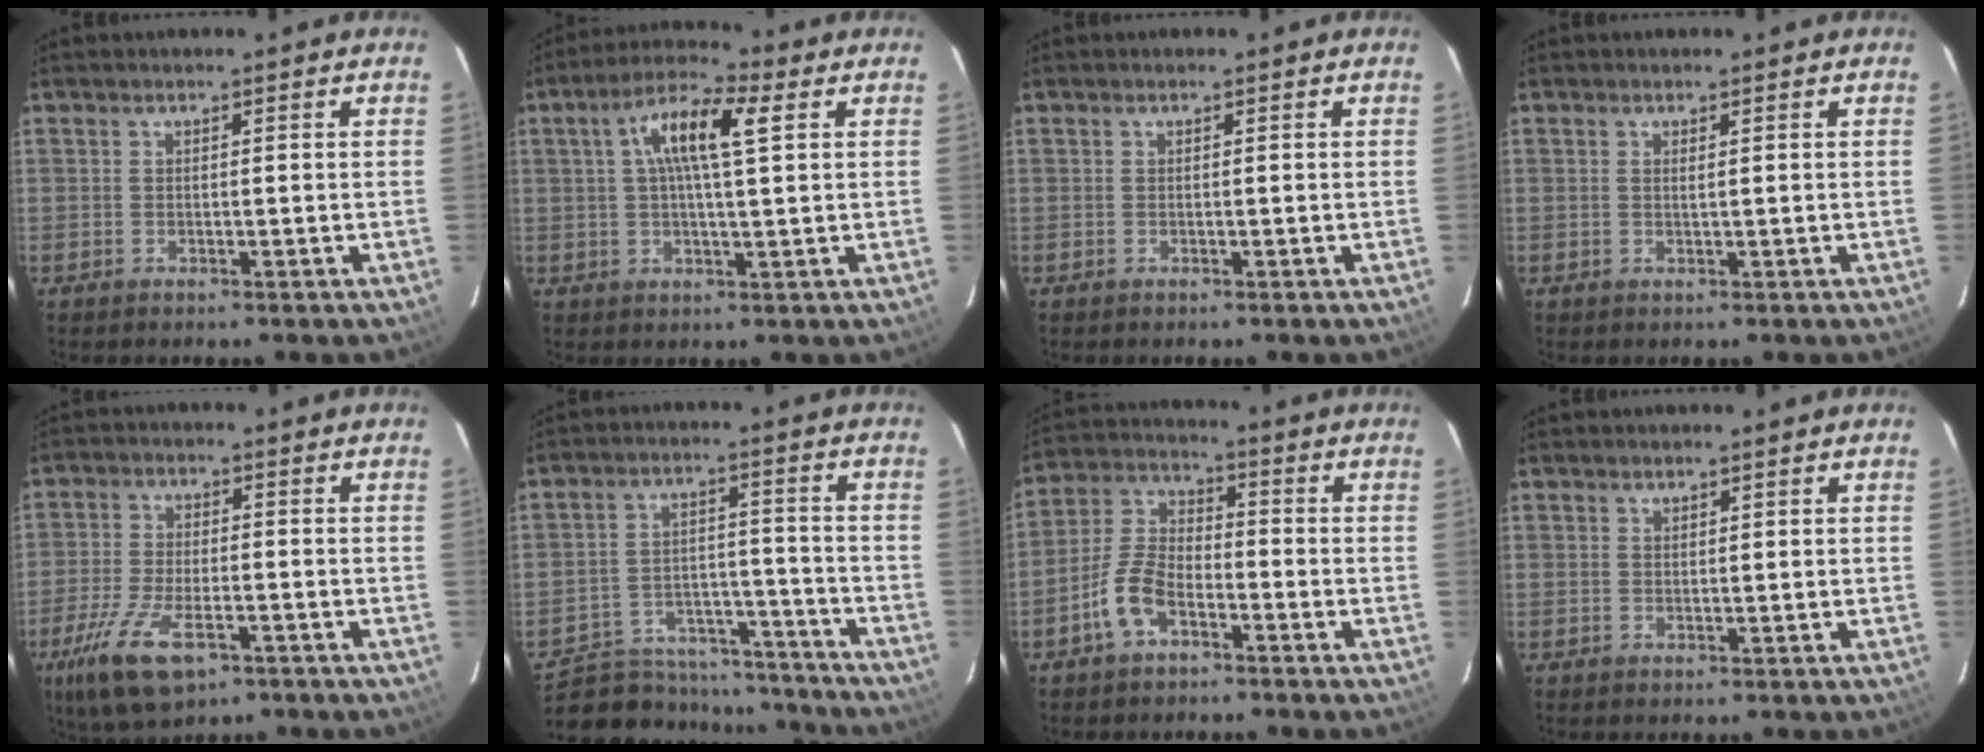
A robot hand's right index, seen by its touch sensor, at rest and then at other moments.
{"total": 9.7, "force": [2.9, 2.3, 9.0], "torque": [-0.162, 0.022, 0.047]}
{"total": 0.0}
{"total": 0.7, "force": [0.3, 0.0, 0.7], "torque": [-0.013, 0.001, 0.005]}
{"total": 11.9, "force": [-6.4, 4.6, 8.8], "torque": [-0.202, -0.031, -0.119]}
{"total": 19.1, "force": [-15.7, 9.1, 6.0], "torque": [-0.137, 0.033, -0.206]}
{"total": 8.3, "force": [-4.6, 4.2, 5.5], "torque": [-0.125, 0.014, -0.091]}
{"total": 0.7, "force": [0.6, 0.3, 0.0], "torque": [0.000, 0.001, 0.012]}